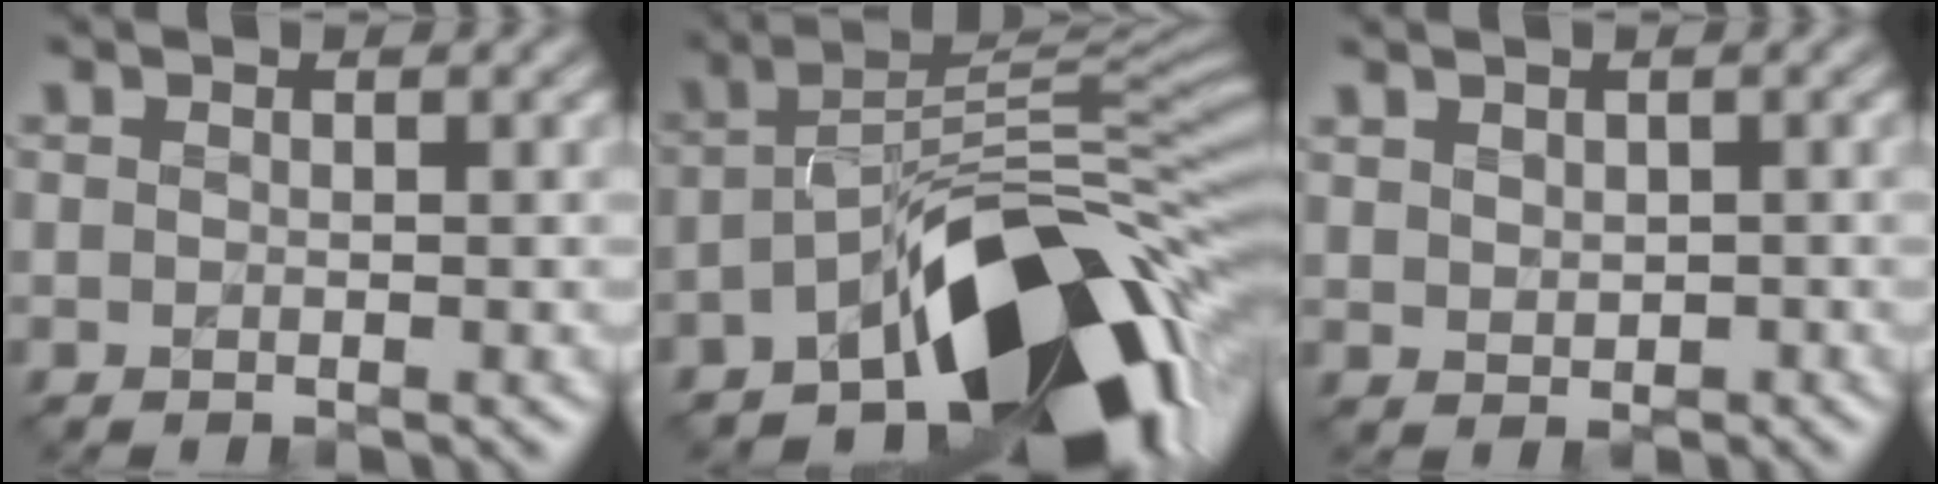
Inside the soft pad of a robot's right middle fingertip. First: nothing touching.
{"total": 13.6, "force": [-7.4, 5.4, 10.0], "torque": [-0.136, 0.003, -0.119]}
{"total": 1.0, "force": [0.7, 0.7, 0.0], "torque": [-0.002, 0.001, 0.019]}